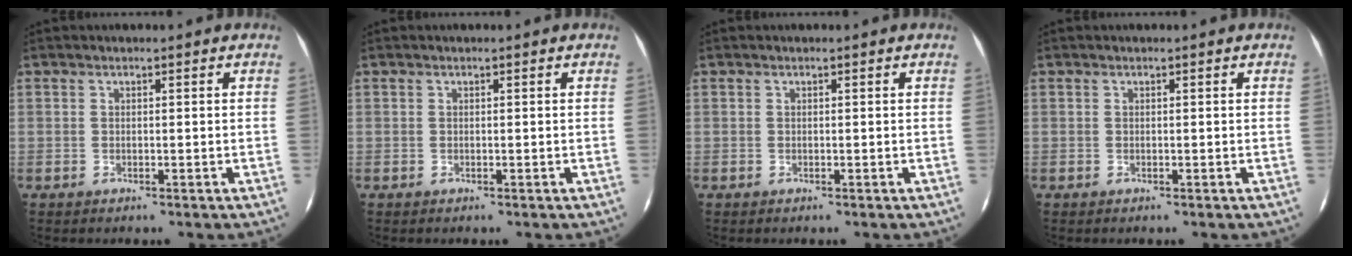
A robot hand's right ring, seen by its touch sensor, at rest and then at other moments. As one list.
[{"total": 0.0}, {"total": 0.0}, {"total": 0.0}]